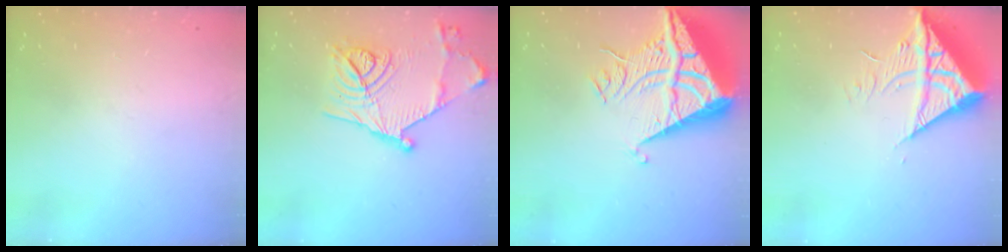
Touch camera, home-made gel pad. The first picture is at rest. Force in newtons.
{"total": 17.2, "press": 17.1, "slide": 1.9}
{"total": 13.3, "press": 13.2, "slide": 1.4}
{"total": 11.9, "press": 11.8, "slide": 1.4}